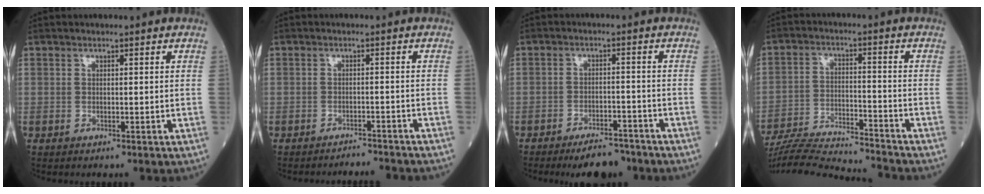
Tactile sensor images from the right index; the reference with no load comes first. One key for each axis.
{"total": 4.5, "fx": -4.5, "fy": -0.3, "fz": 0.2, "tx": 0.002, "ty": -0.007, "tz": -0.058}
{"total": 6.1, "fx": -5.0, "fy": 2.0, "fz": 2.8, "tx": -0.039, "ty": 0.000, "tz": -0.079}
{"total": 15.6, "fx": -15.2, "fy": 0.0, "fz": 3.7, "tx": -0.066, "ty": 0.000, "tz": -0.244}